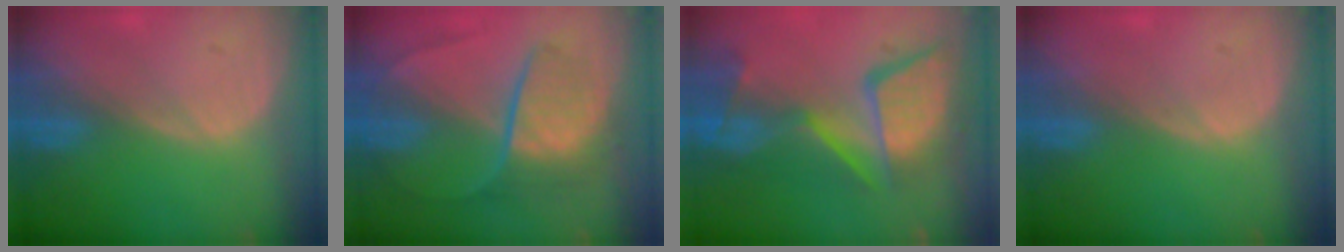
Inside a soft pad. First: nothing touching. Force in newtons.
{"total": 8.0, "press": 7.4, "slide": 2.9}
{"total": 13.7, "press": 11.3, "slide": 7.8}
{"total": 0.0}